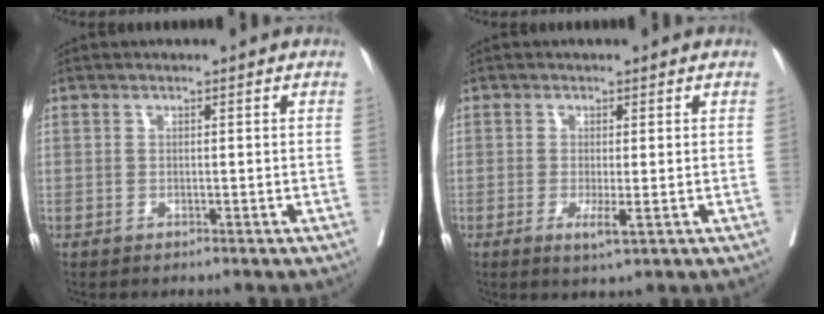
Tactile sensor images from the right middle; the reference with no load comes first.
{"total": 2.7, "force": [-0.8, 0.2, 2.6], "torque": [-0.041, -0.008, -0.012]}